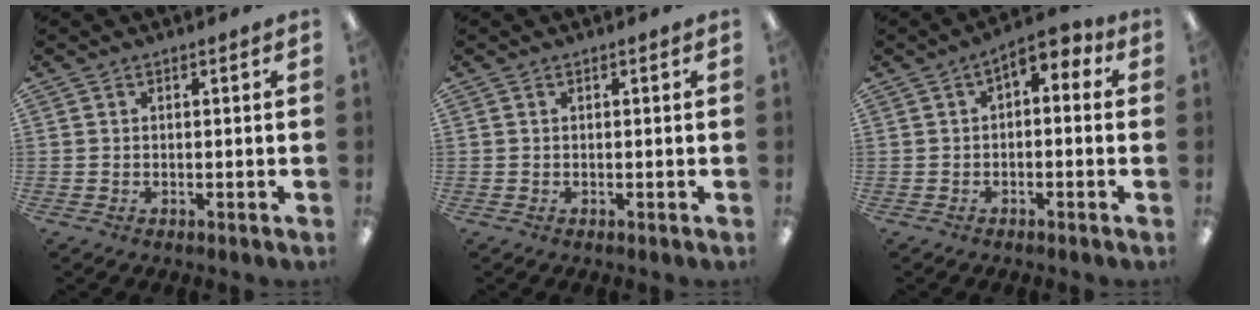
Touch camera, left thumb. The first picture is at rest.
{"total": 0.0}
{"total": 4.2, "force": [0.3, 2.5, 3.4], "torque": [-0.042, -0.003, -0.003]}